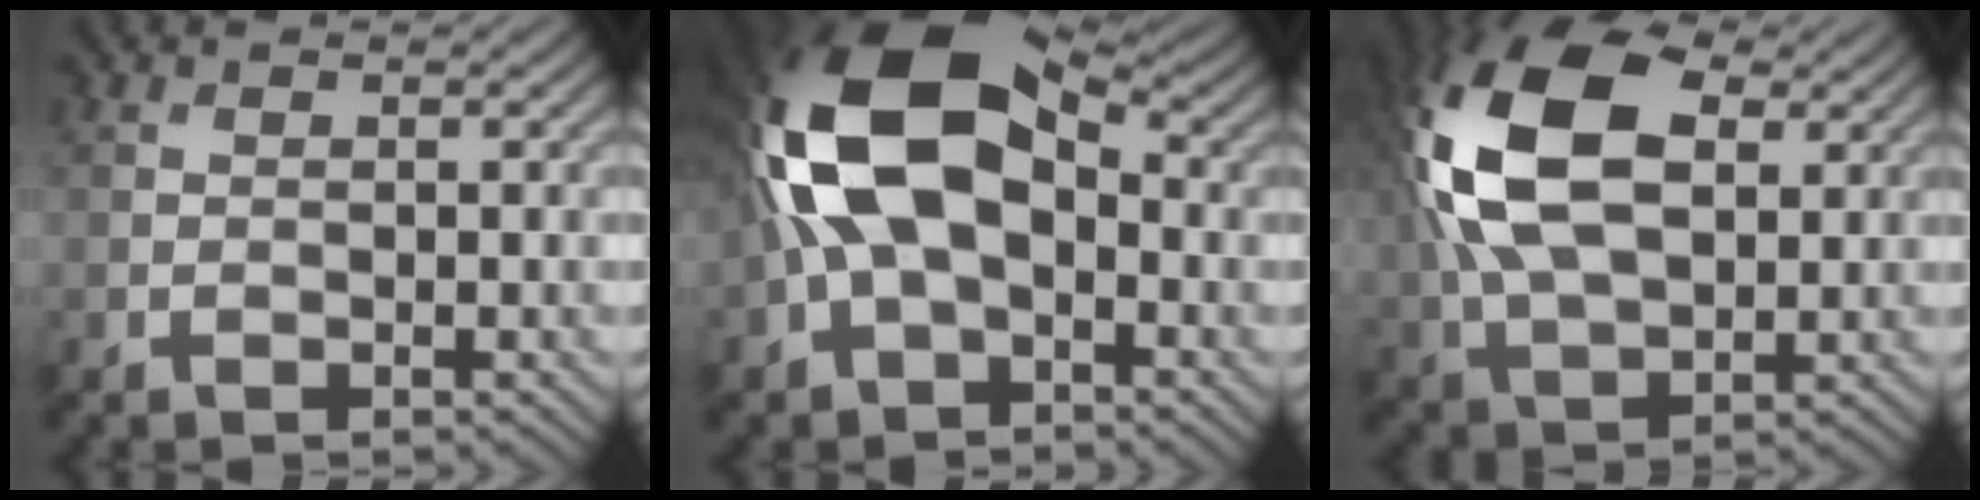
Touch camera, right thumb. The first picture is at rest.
{"total": 15.4, "force": [0.3, 9.2, 12.3], "torque": [-0.262, 0.011, -0.005]}
{"total": 16.0, "force": [3.8, 9.5, 12.4], "torque": [-0.298, 0.016, 0.075]}